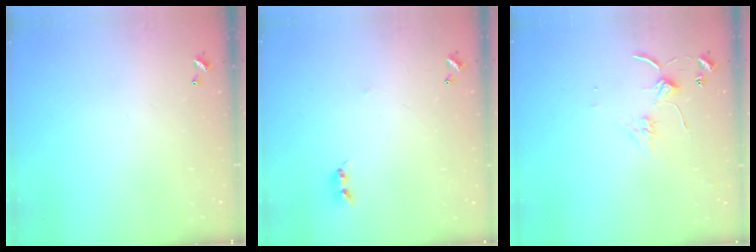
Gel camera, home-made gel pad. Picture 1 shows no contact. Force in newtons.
{"total": 2.2, "press": 2.2, "slide": 0.4}
{"total": 1.4, "press": 1.3, "slide": 0.2}